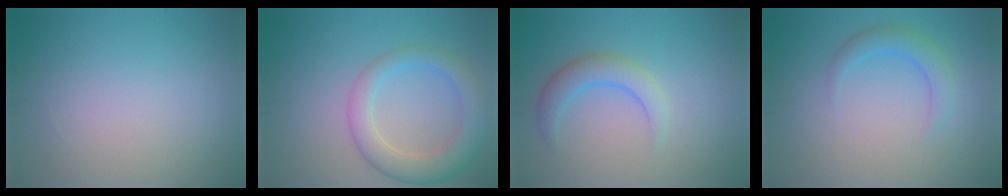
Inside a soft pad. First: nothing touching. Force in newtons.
{"total": 4.9, "press": 4.9, "slide": 0.5}
{"total": 3.0, "press": 2.9, "slide": 0.2}
{"total": 2.4, "press": 2.4, "slide": 0.2}